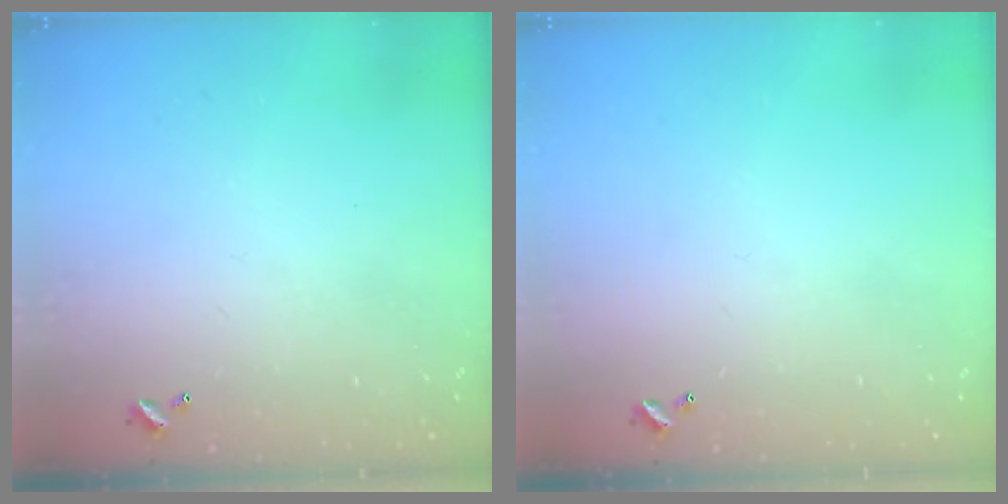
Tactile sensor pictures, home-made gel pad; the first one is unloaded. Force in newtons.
{"total": 0.0}